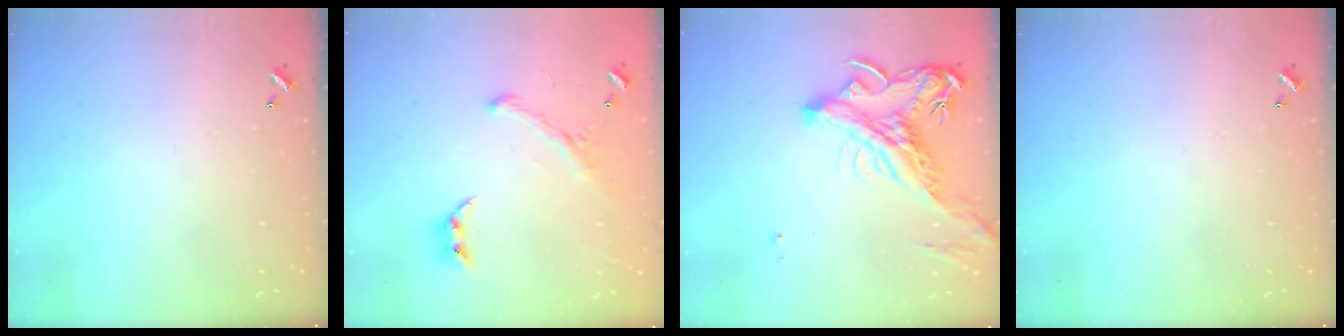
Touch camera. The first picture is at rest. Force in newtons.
{"total": 1.6, "press": 1.1, "slide": 1.2}
{"total": 4.6, "press": 4.3, "slide": 1.7}
{"total": 0.0}